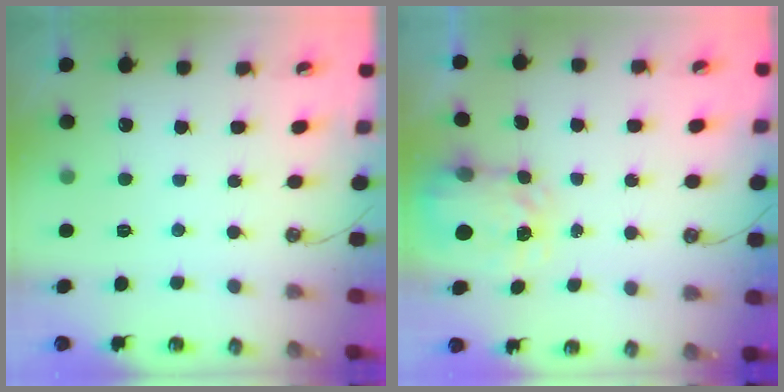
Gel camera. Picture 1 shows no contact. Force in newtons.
{"total": 3.9, "press": 3.9, "slide": 0.6}